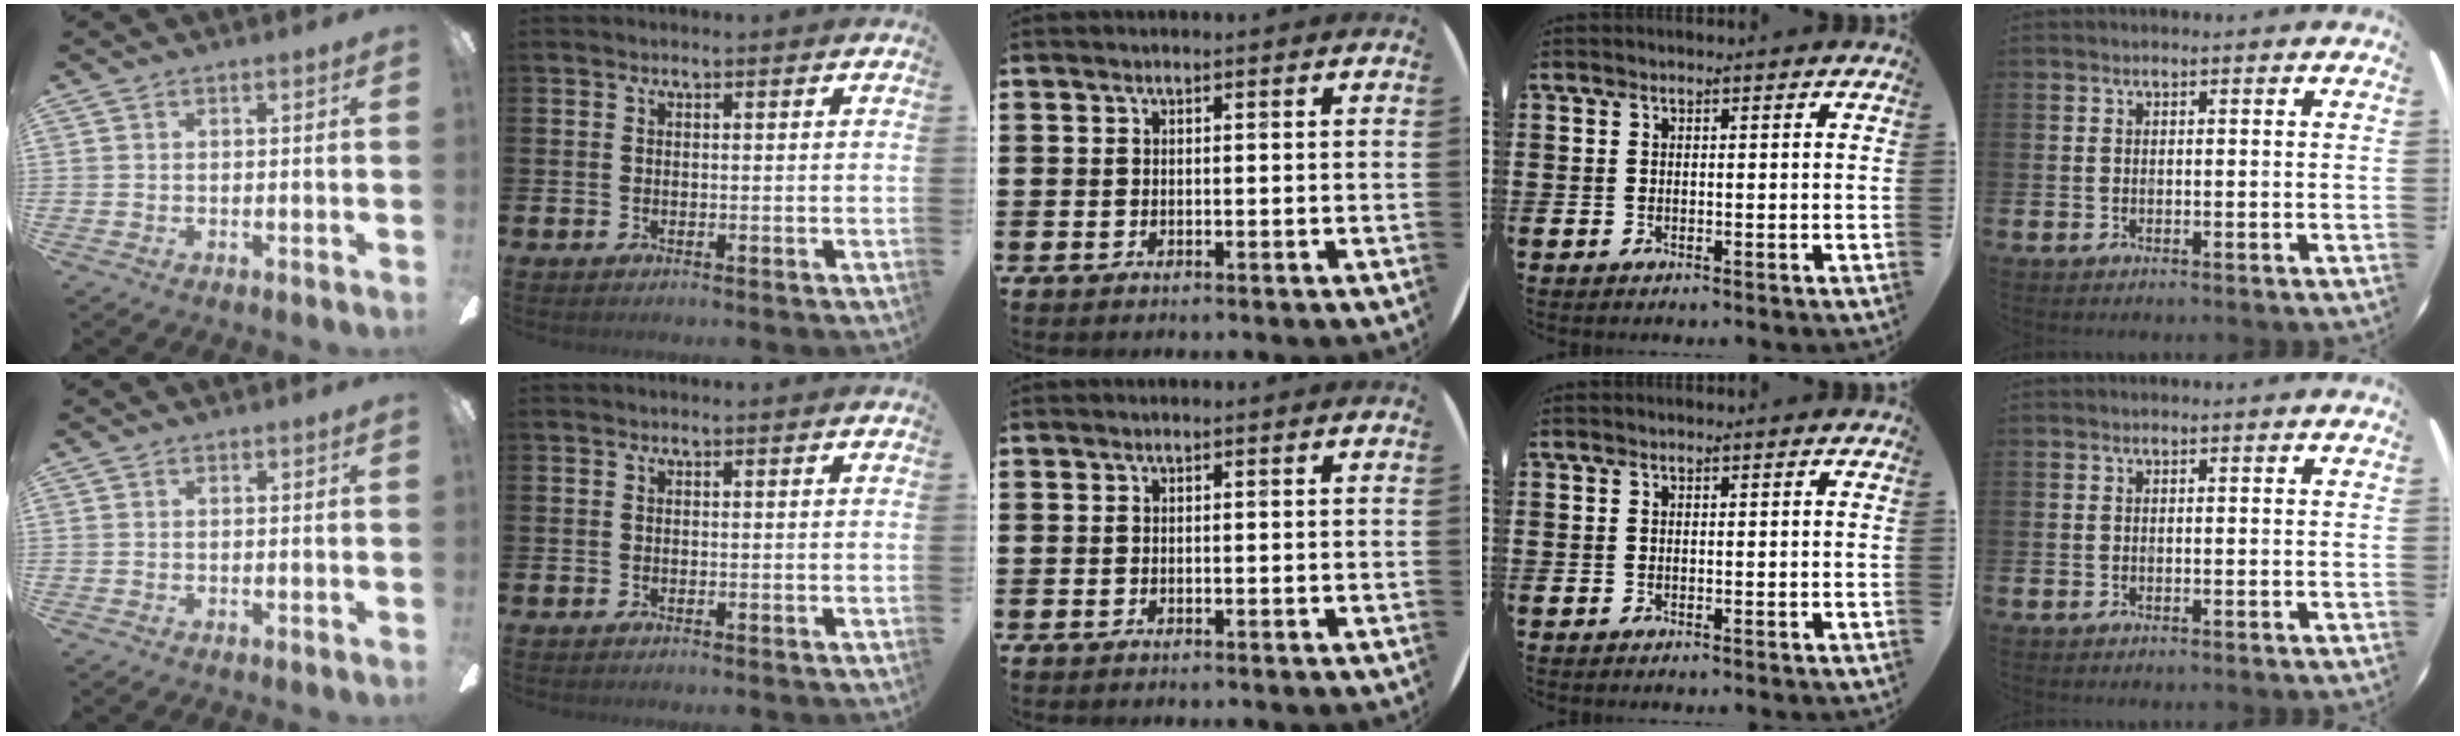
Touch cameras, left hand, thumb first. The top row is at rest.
{}